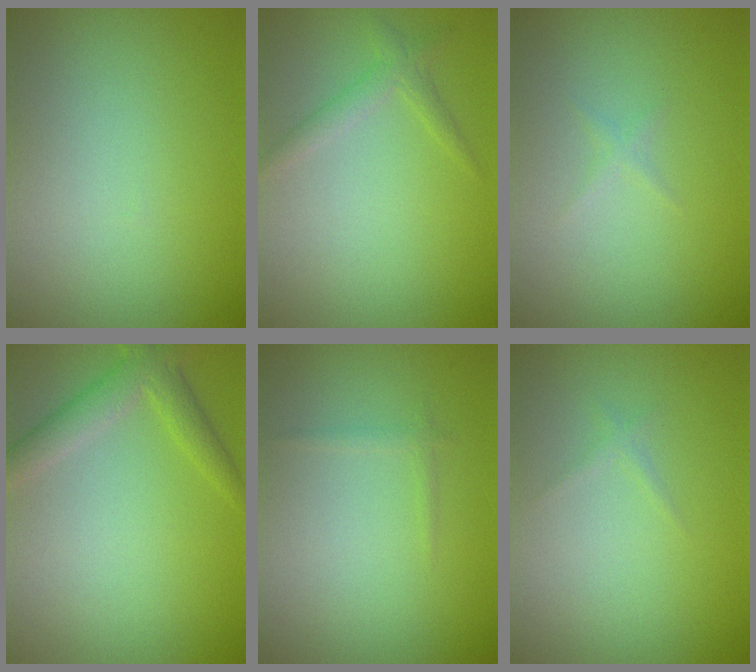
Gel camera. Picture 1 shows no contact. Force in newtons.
{"total": 1.6, "press": 1.6, "slide": 0.1}
{"total": 0.5, "press": 0.5, "slide": 0.0}
{"total": 3.0, "press": 3.0, "slide": 0.1}
{"total": 0.6, "press": 0.6, "slide": 0.0}
{"total": 0.6, "press": 0.6, "slide": 0.0}